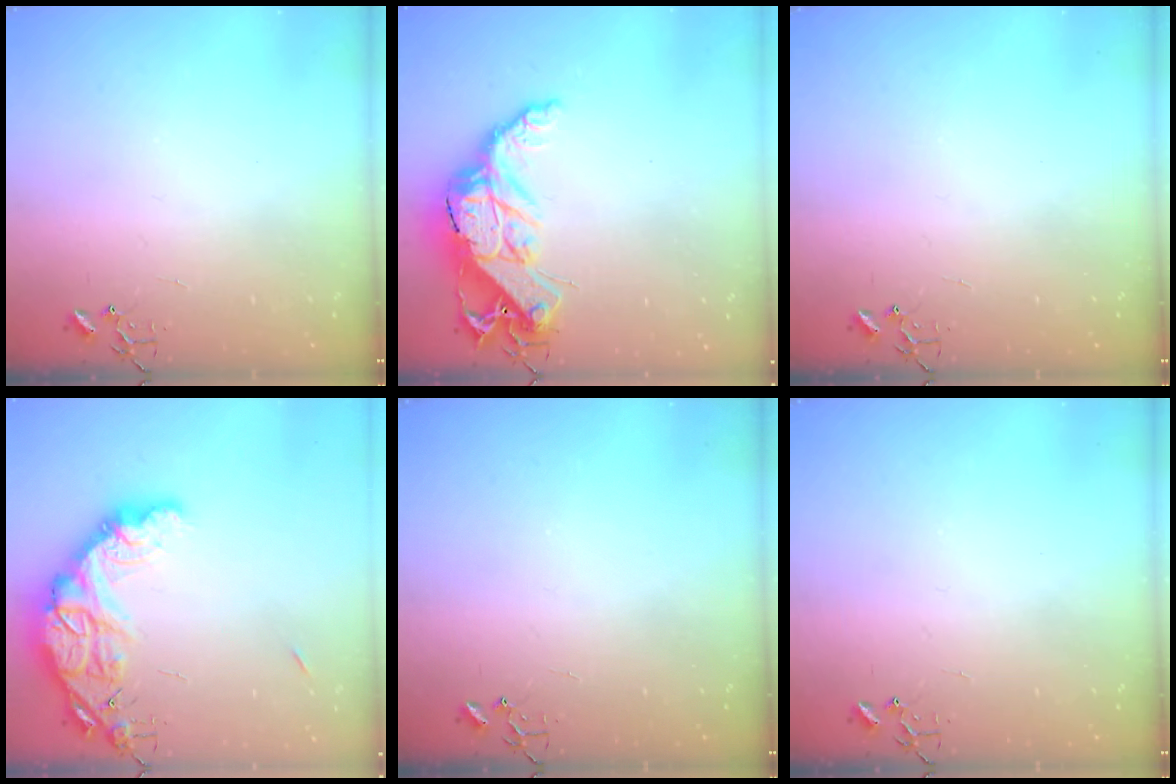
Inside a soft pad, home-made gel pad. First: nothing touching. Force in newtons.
{"total": 19.1, "press": 19.1, "slide": 1.2}
{"total": 0.0}
{"total": 20.6, "press": 20.5, "slide": 1.7}
{"total": 0.0}
{"total": 0.0}